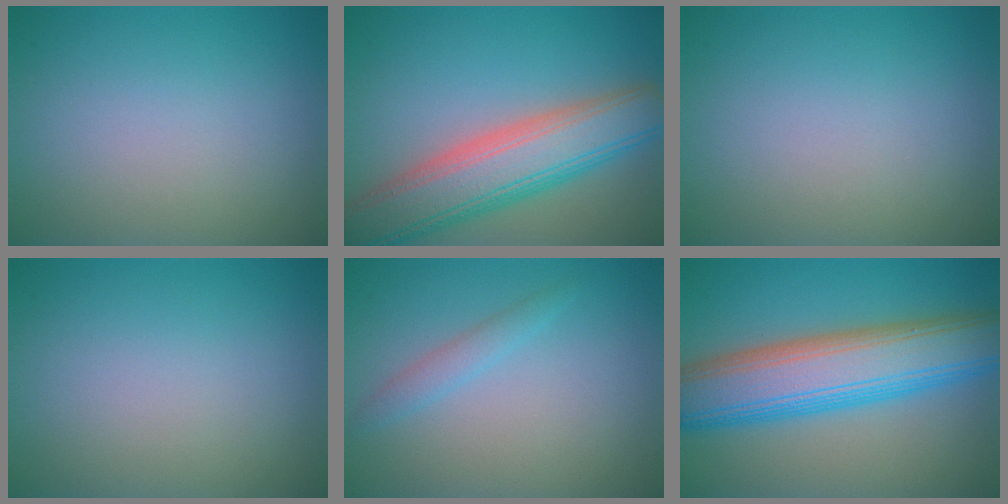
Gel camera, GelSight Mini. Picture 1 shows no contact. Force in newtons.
{"total": 8.7, "press": 8.7, "slide": 0.4}
{"total": 0.0}
{"total": 0.0}
{"total": 1.5, "press": 1.5, "slide": 0.1}
{"total": 10.3, "press": 10.3, "slide": 0.1}